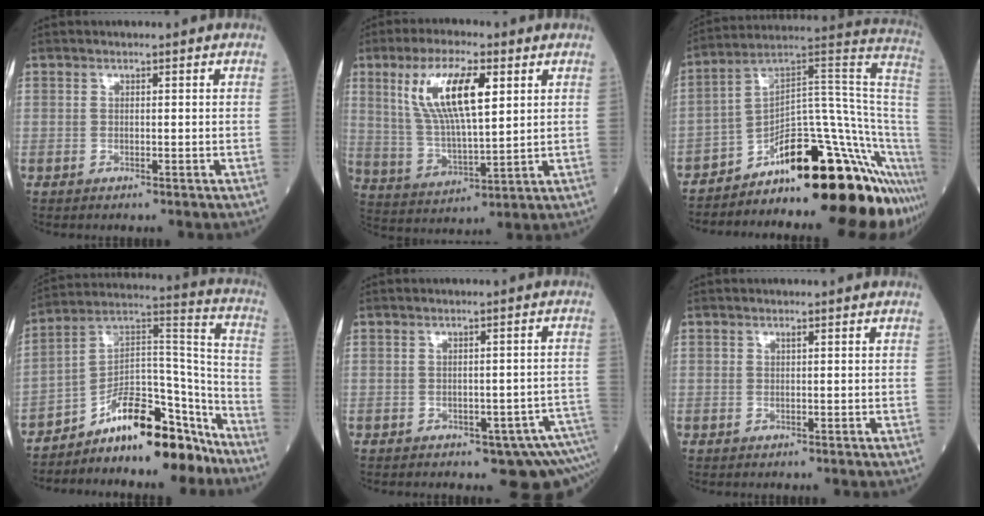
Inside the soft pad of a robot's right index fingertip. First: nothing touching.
{"total": 12.7, "force": [4.8, 3.0, 11.4], "torque": [-0.233, 0.010, 0.096]}
{"total": 22.7, "force": [-14.5, 3.5, 17.1], "torque": [-0.140, 0.053, -0.211]}
{"total": 14.4, "force": [-11.0, 4.6, 8.1], "torque": [-0.110, 0.053, -0.182]}
{"total": 7.5, "force": [-5.7, 2.6, 4.1], "torque": [-0.026, 0.008, -0.069]}
{"total": 0.0}